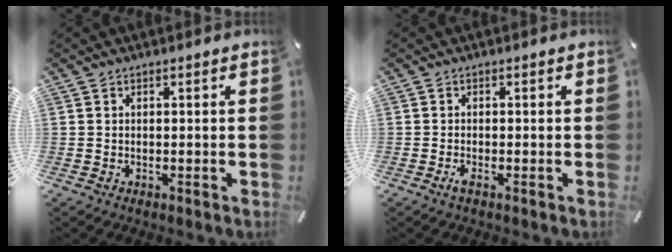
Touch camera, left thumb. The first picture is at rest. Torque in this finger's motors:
{"motor_torque": [-0.01, 0.03, 0.00, -0.01, 0.00]}